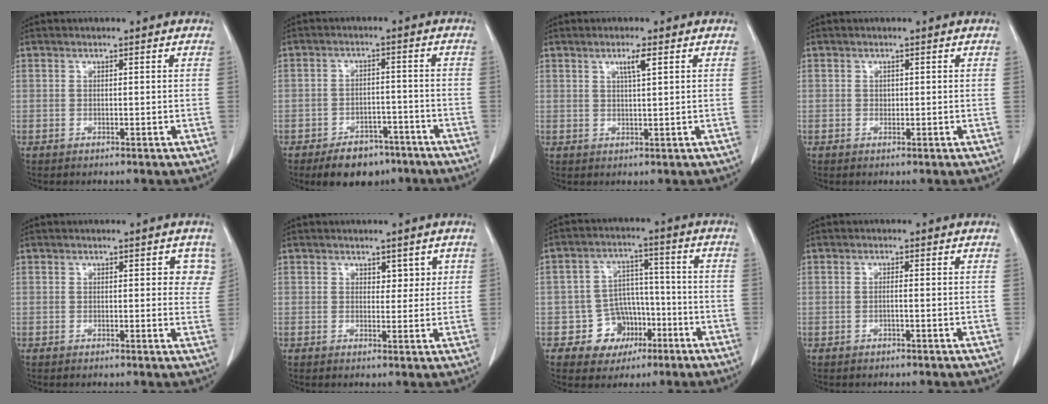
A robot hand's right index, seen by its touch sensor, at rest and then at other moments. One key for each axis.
{"total": 7.6, "fx": -5.5, "fy": 4.2, "fz": 3.2, "tx": -0.047, "ty": 0.006, "tz": -0.080}
{"total": 2.5, "fx": 1.2, "fy": -0.1, "fz": 2.2, "tx": -0.042, "ty": -0.001, "tz": 0.021}
{"total": 0.0}
{"total": 3.2, "fx": 1.3, "fy": 1.8, "fz": 2.3, "tx": -0.005, "ty": 0.000, "tz": 0.005}
{"total": 2.4, "fx": 1.2, "fy": 1.6, "fz": 1.3, "tx": -0.007, "ty": -0.001, "tz": 0.017}
{"total": 7.7, "fx": -3.2, "fy": 6.8, "fz": 1.6, "tx": -0.009, "ty": 0.023, "tz": -0.038}
{"total": 0.7, "fx": -0.2, "fy": 0.0, "fz": 0.6, "tx": -0.008, "ty": 0.004, "tz": -0.003}